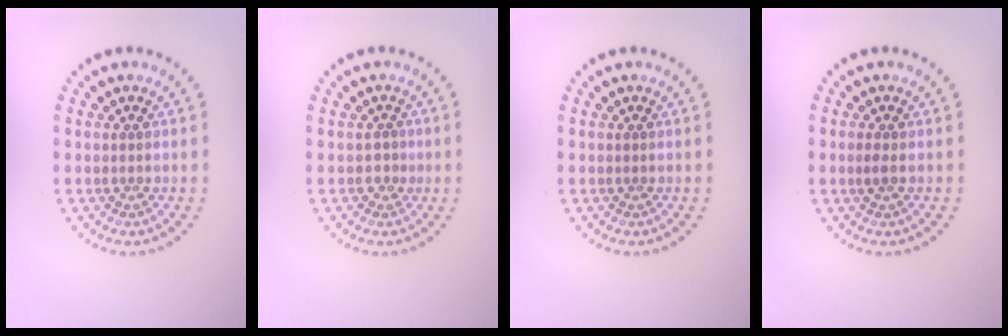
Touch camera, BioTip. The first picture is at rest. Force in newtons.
{"total": 0.9, "press": 0.8, "slide": 0.5}
{"total": 0.0}
{"total": 0.8, "press": 0.8, "slide": 0.3}